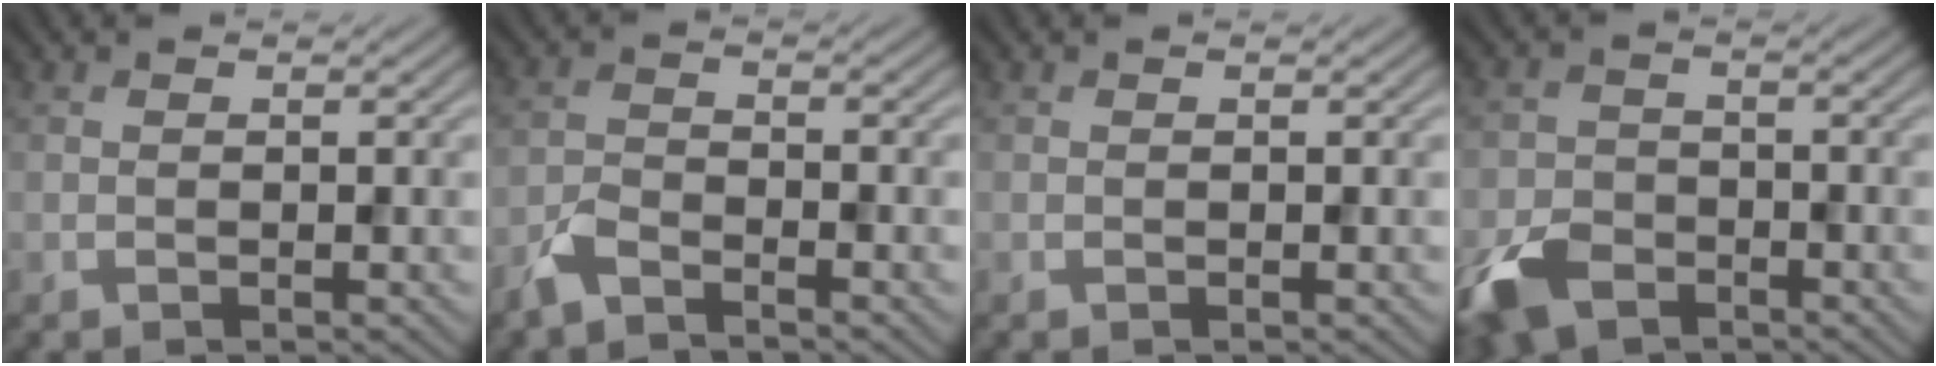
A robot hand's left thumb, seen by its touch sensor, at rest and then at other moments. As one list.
[{"total": 3.1, "force": [-2.5, 1.0, 1.5], "torque": [-0.037, -0.002, -0.064]}, {"total": 0.0}, {"total": 6.4, "force": [-4.2, 3.7, 3.1], "torque": [-0.076, -0.009, -0.088]}]